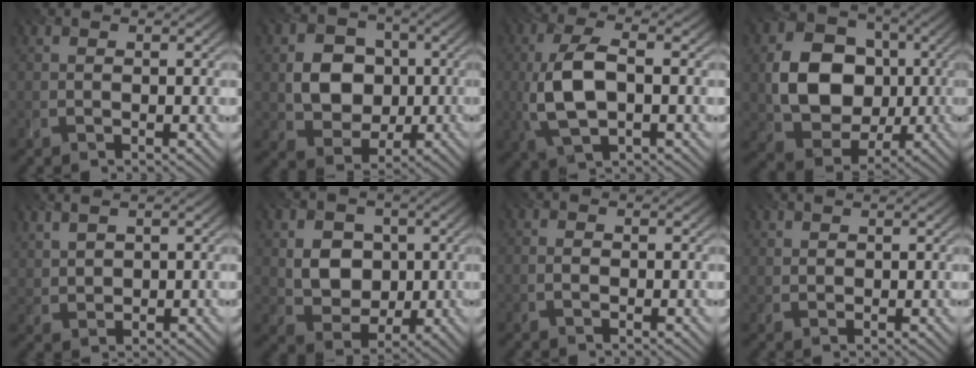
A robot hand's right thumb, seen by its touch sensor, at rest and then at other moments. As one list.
[{"total": 7.3, "force": [0.0, 6.3, 3.8], "torque": [-0.083, 0.000, -0.012]}, {"total": 8.2, "force": [-0.8, 3.7, 7.2], "torque": [-0.171, 0.004, -0.017]}, {"total": 11.4, "force": [0.0, 9.4, 6.5], "torque": [-0.148, -0.004, 0.001]}, {"total": 2.4, "force": [1.9, 1.1, 1.0], "torque": [-0.032, 0.005, 0.047]}, {"total": 6.2, "force": [0.9, 5.1, 3.3], "torque": [-0.076, -0.004, 0.011]}, {"total": 0.6, "force": [-0.1, 0.4, 0.4], "torque": [-0.008, 0.000, -0.003]}, {"total": 1.6, "force": [1.4, 0.6, 0.1], "torque": [-0.007, 0.004, 0.035]}]